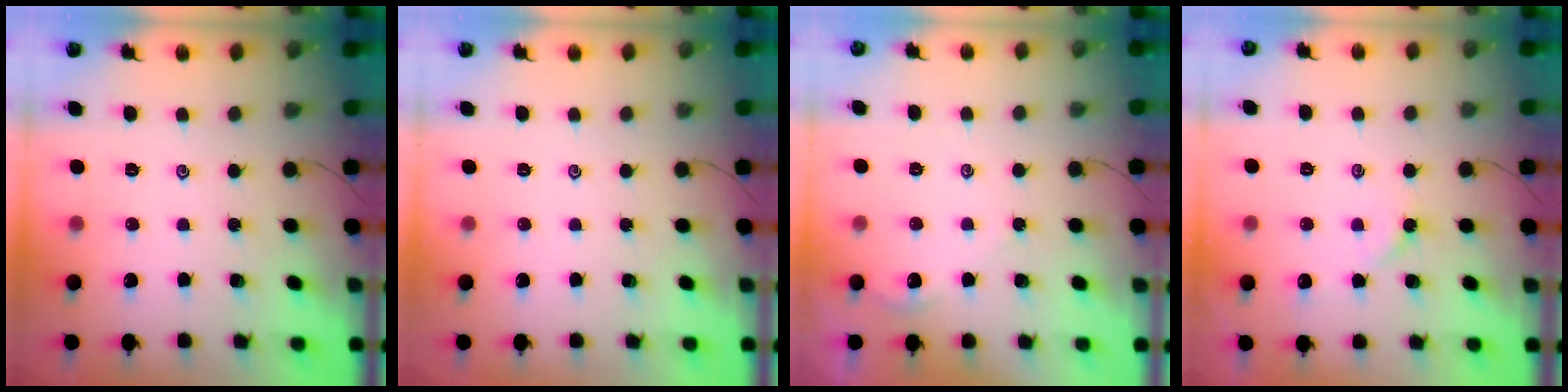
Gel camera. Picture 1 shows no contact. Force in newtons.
{"total": 0.0}
{"total": 0.6, "press": 0.5, "slide": 0.3}
{"total": 3.6, "press": 3.5, "slide": 0.7}